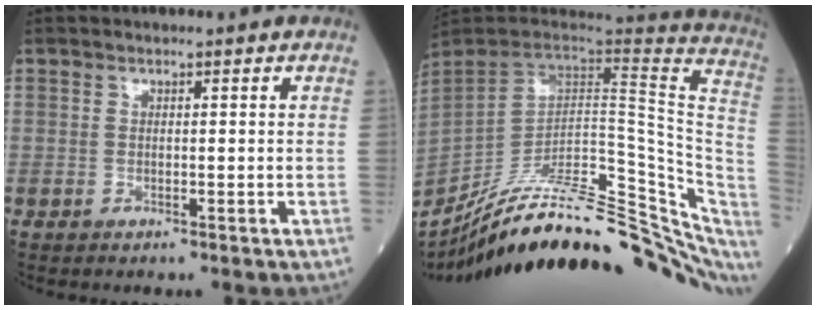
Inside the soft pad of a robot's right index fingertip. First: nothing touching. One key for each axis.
{"total": 37.1, "fx": -26.7, "fy": 9.7, "fz": 23.8, "tx": -0.313, "ty": -0.036, "tz": -0.377}